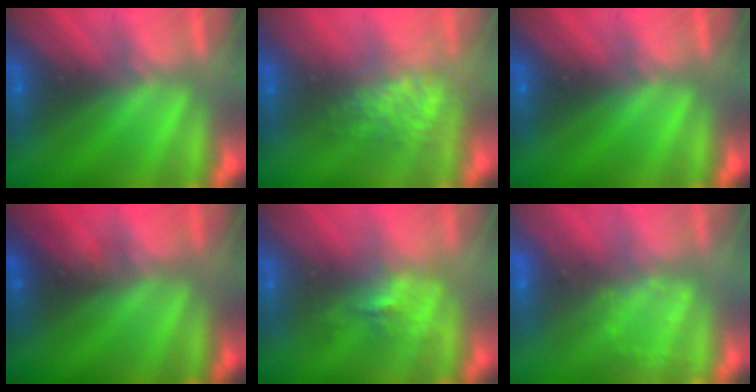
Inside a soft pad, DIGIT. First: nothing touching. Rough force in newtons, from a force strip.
{"total": 3.8}
{"total": 0.0}
{"total": 2.1}
{"total": 2.5}
{"total": 3.0}